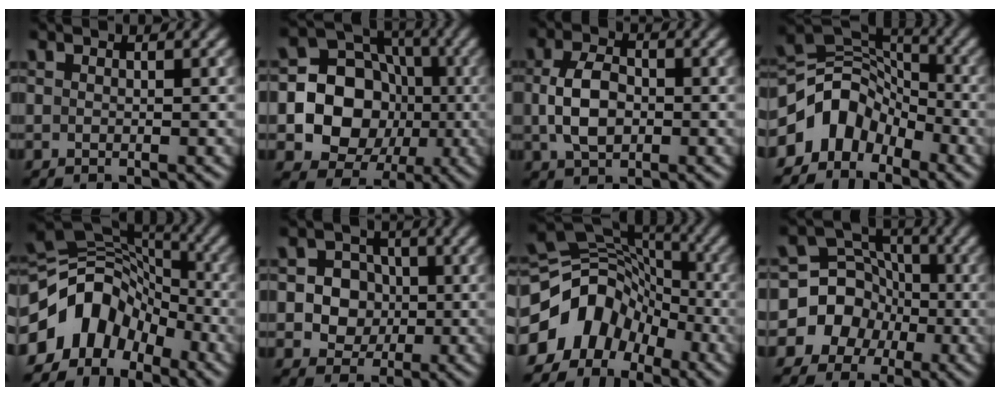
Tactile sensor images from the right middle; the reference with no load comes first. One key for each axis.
{"total": 11.8, "fx": -1.6, "fy": 10.5, "fz": 5.1, "tx": -0.076, "ty": -0.002, "tz": -0.054}
{"total": 4.4, "fx": -0.4, "fy": 2.9, "fz": 3.3, "tx": -0.068, "ty": -0.001, "tz": -0.009}
{"total": 6.3, "fx": -3.5, "fy": 4.5, "fz": 2.7, "tx": -0.037, "ty": 0.012, "tz": -0.081}
{"total": 9.3, "fx": -4.4, "fy": 6.6, "fz": 4.9, "tx": -0.079, "ty": 0.018, "tz": -0.099}
{"total": 5.6, "fx": -0.1, "fy": 5.2, "fz": 2.1, "tx": -0.015, "ty": 0.023, "tz": -0.019}
{"total": 9.4, "fx": -4.3, "fy": 7.2, "fz": 4.3, "tx": -0.084, "ty": 0.007, "tz": -0.092}
{"total": 7.0, "fx": -2.4, "fy": 6.4, "fz": 1.4, "tx": 0.003, "ty": 0.014, "tz": -0.072}